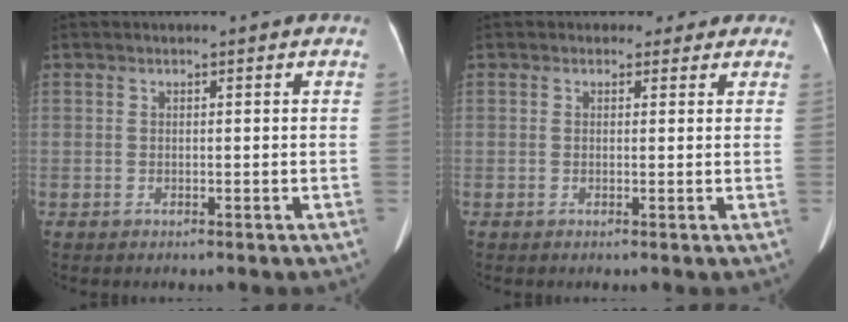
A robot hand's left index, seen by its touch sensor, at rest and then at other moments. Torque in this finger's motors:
{"motor_torque": [0.29, -0.29, 0.05, 0.00]}